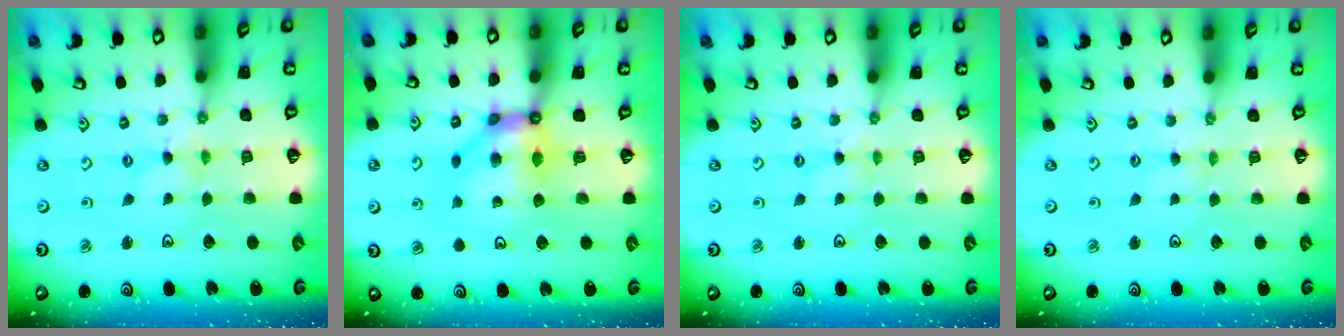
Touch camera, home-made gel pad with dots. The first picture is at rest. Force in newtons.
{"total": 8.9, "press": 8.9, "slide": 0.6}
{"total": 1.7, "press": 1.6, "slide": 0.3}
{"total": 2.0, "press": 1.9, "slide": 0.4}